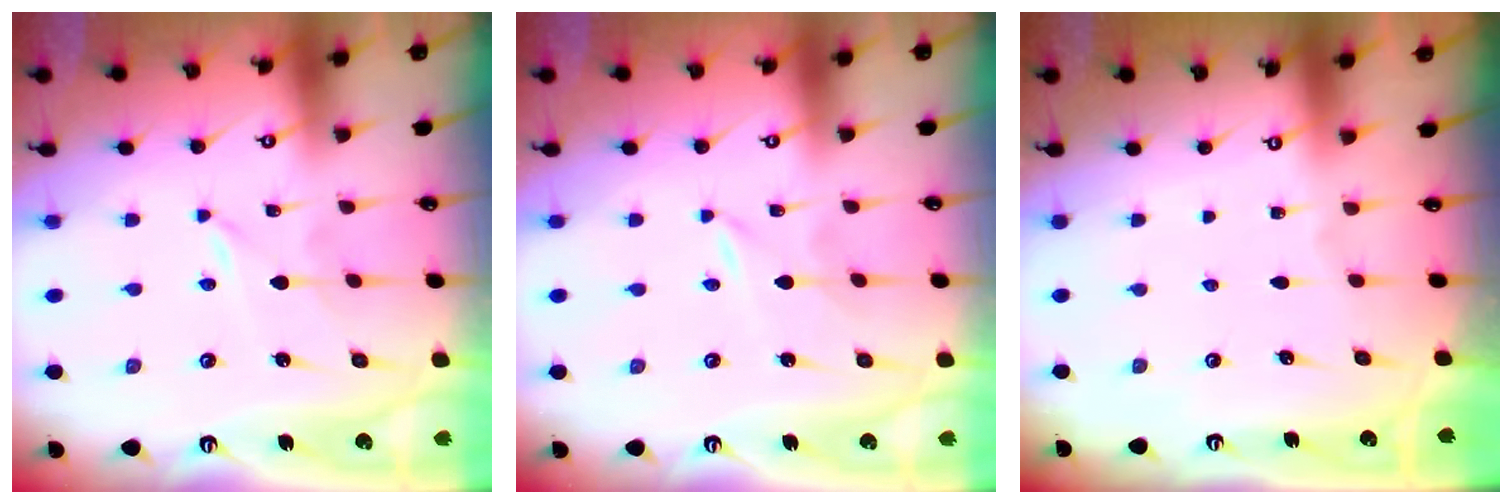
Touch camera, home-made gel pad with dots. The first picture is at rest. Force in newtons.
{"total": 0.0}
{"total": 0.0}